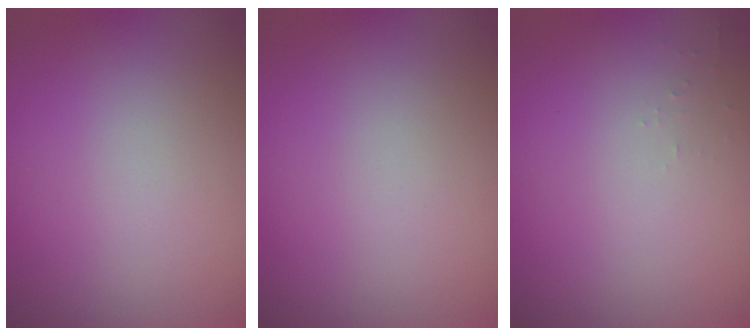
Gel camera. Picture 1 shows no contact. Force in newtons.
{"total": 0.0}
{"total": 0.5, "press": 0.5, "slide": 0.2}